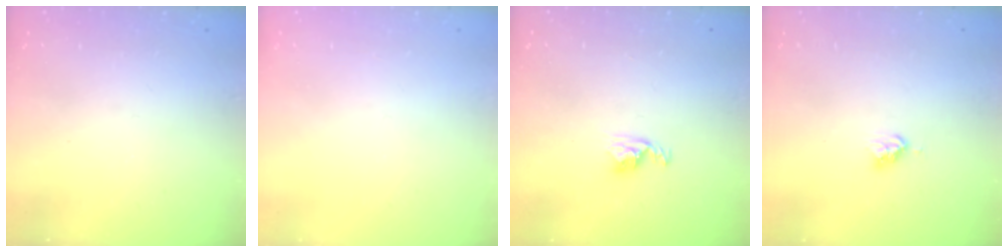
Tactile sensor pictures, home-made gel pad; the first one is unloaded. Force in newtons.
{"total": 0.0}
{"total": 3.3, "press": 3.3, "slide": 0.5}
{"total": 4.0, "press": 3.9, "slide": 0.4}